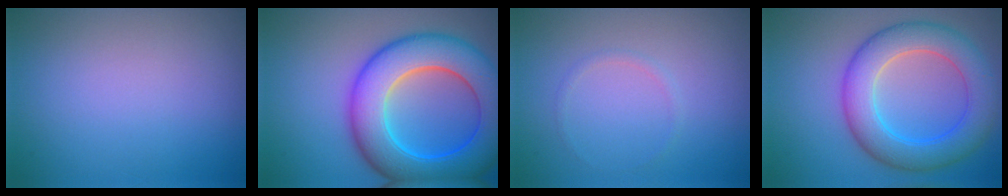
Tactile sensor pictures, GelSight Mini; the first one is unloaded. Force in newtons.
{"total": 11.0, "press": 11.0, "slide": 0.2}
{"total": 0.7, "press": 0.7, "slide": 0.1}
{"total": 7.1, "press": 7.1, "slide": 0.1}